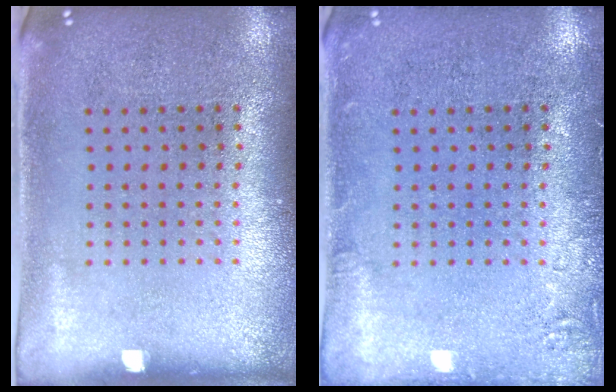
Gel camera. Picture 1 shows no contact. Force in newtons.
{"total": 1.5, "press": 1.5, "slide": 0.2}